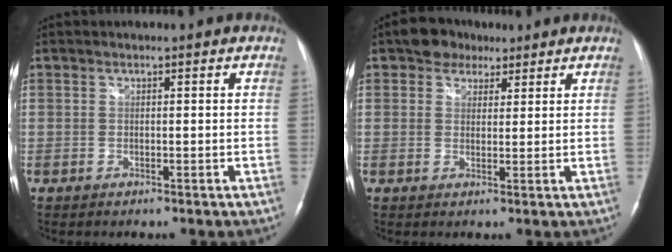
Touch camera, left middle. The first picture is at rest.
{"total": 4.5, "force": [3.0, 3.2, 1.2], "torque": [-0.023, 0.014, 0.049]}